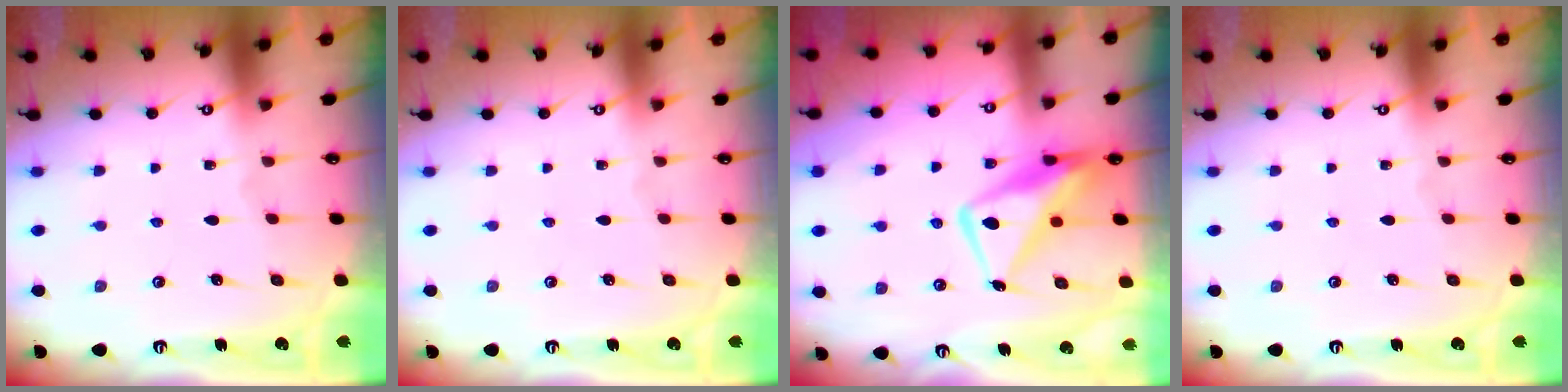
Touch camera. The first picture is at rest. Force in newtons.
{"total": 0.0}
{"total": 13.4, "press": 13.4, "slide": 1.1}
{"total": 0.0}